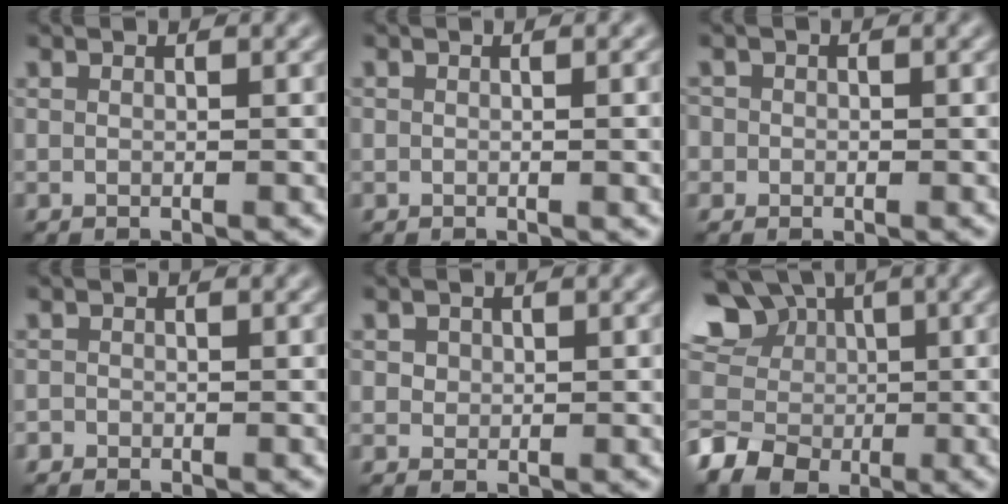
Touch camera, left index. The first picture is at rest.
{"total": 2.2, "force": [-0.1, 1.2, 1.9], "torque": [-0.017, -0.006, -0.001]}
{"total": 1.6, "force": [0.1, 1.5, 0.4], "torque": [0.006, 0.006, -0.011]}
{"total": 0.6, "force": [-0.3, 0.5, -0.1], "torque": [0.005, -0.003, -0.006]}
{"total": 1.1, "force": [0.5, 1.0, 0.3], "torque": [-0.003, -0.003, 0.010]}
{"total": 11.1, "force": [-0.1, 9.5, 5.6], "torque": [-0.114, 0.017, -0.030]}